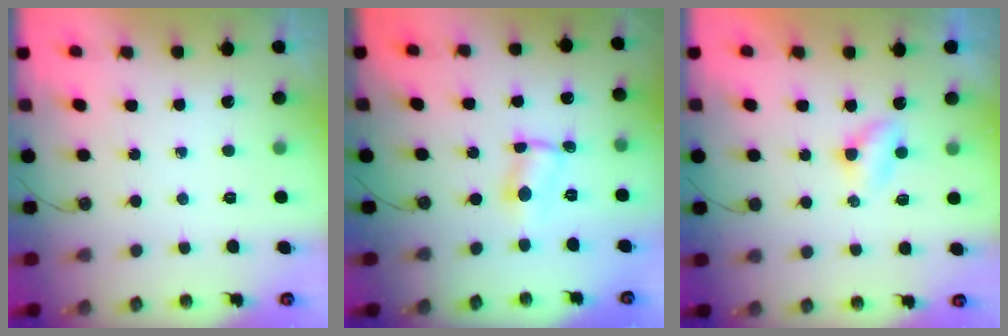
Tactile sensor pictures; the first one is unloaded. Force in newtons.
{"total": 1.0, "press": 0.8, "slide": 0.5}
{"total": 2.7, "press": 2.7, "slide": 0.4}